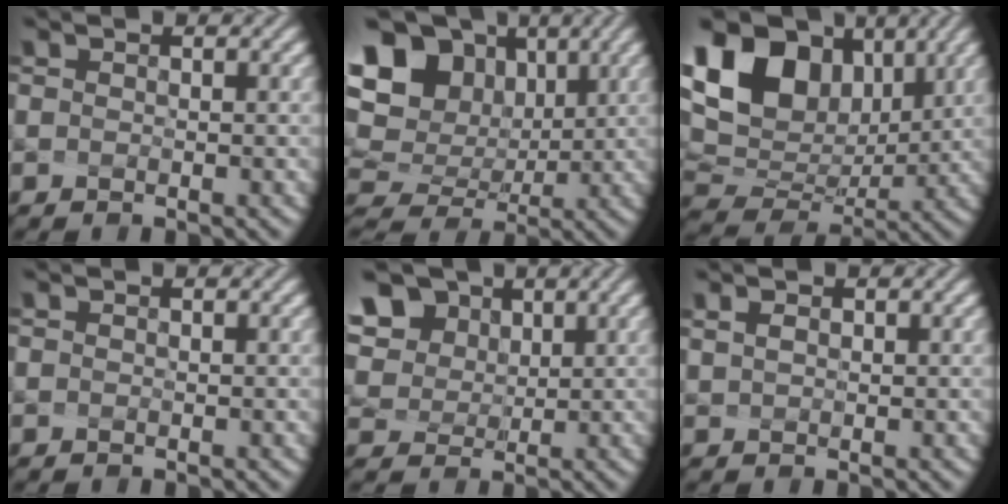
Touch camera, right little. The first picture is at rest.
{"total": 14.4, "force": [6.0, 10.8, 7.3], "torque": [-0.175, 0.047, 0.104]}
{"total": 14.6, "force": [5.8, 10.0, 9.0], "torque": [-0.179, 0.037, 0.105]}
{"total": 0.0}
{"total": 9.9, "force": [5.3, 7.1, 4.4], "torque": [-0.115, 0.024, 0.102]}
{"total": 1.6, "force": [1.1, 0.8, 0.8], "torque": [-0.005, 0.024, 0.000]}